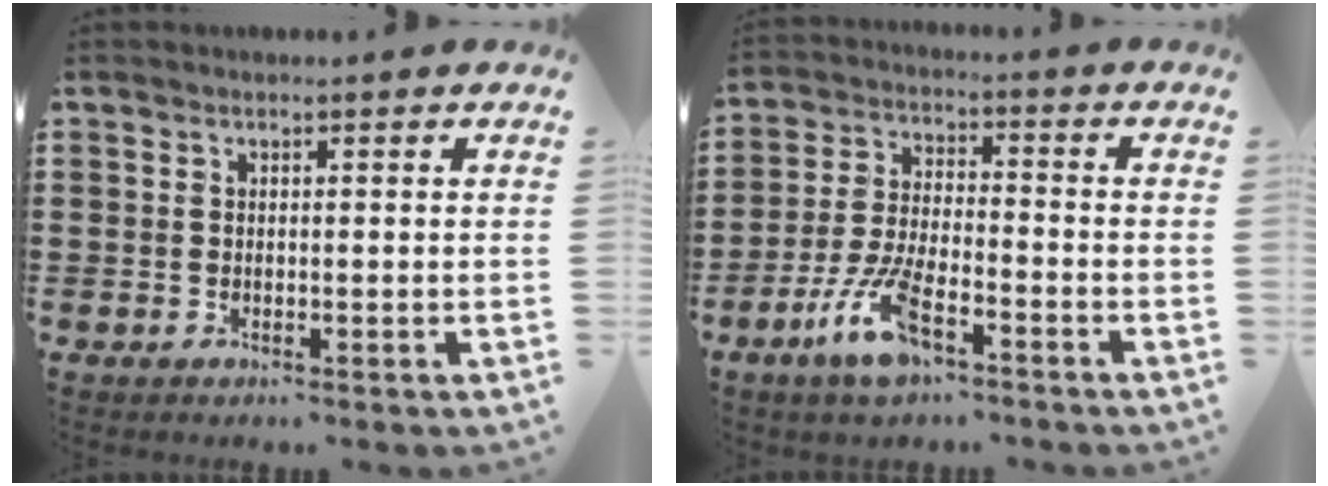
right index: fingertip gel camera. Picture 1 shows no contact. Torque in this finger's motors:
{"motor_torque": [0.20, 0.92, 0.03, 0.17]}